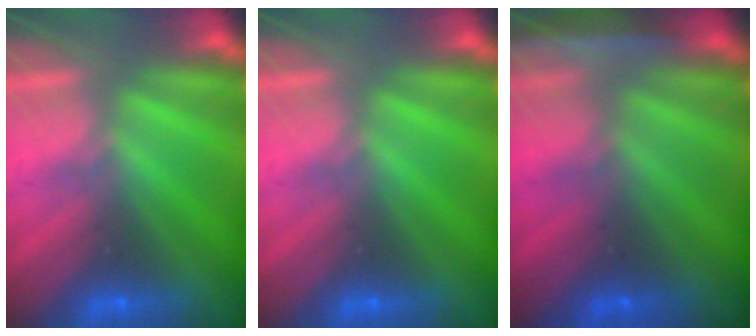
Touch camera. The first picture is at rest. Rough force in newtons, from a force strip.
{"total": 0.0}
{"total": 1.9}